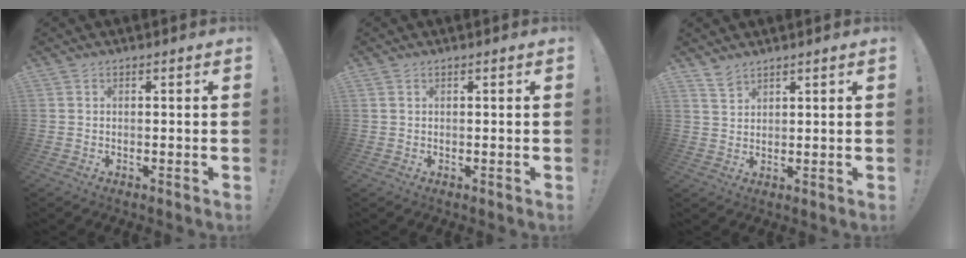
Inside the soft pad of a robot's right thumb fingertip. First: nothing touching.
{"total": 0.5, "force": [0.3, 0.2, 0.4], "torque": [-0.013, 0.003, 0.008]}
{"total": 3.4, "force": [3.0, 1.1, 1.1], "torque": [-0.007, -0.025, 0.056]}